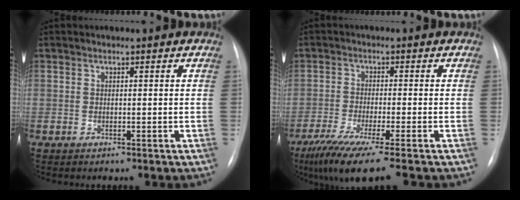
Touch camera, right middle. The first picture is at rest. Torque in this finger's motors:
{"motor_torque": [1.30, -0.84, 0.37, 0.15]}